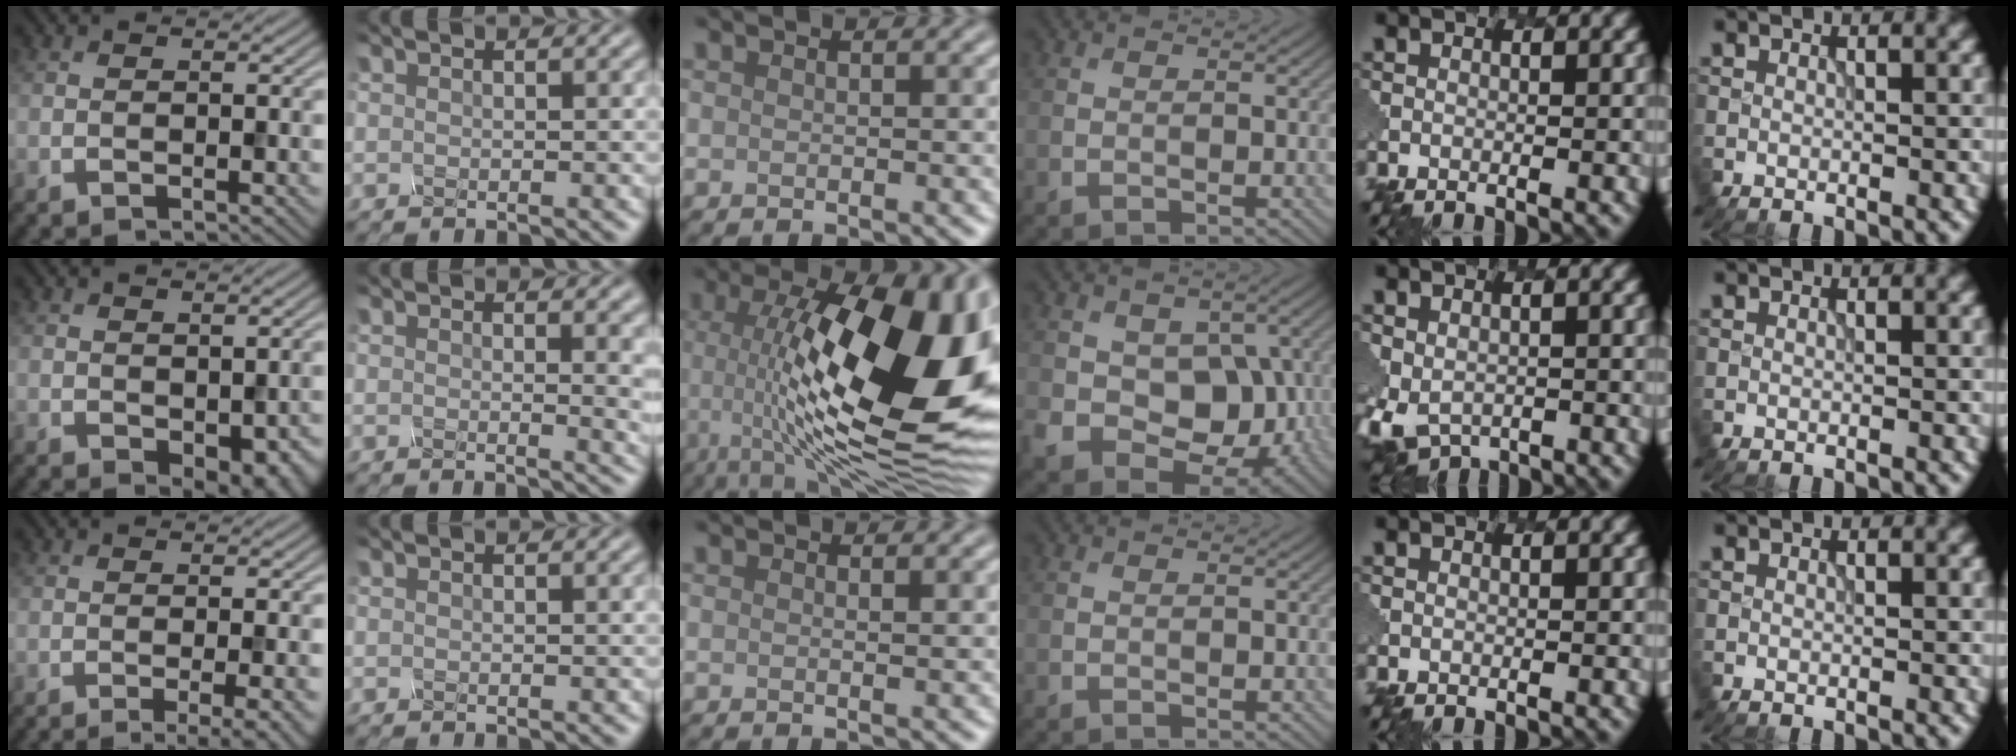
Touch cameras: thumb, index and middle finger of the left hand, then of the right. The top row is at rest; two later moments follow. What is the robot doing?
{"motion": "screw", "object": "spray bottle"}